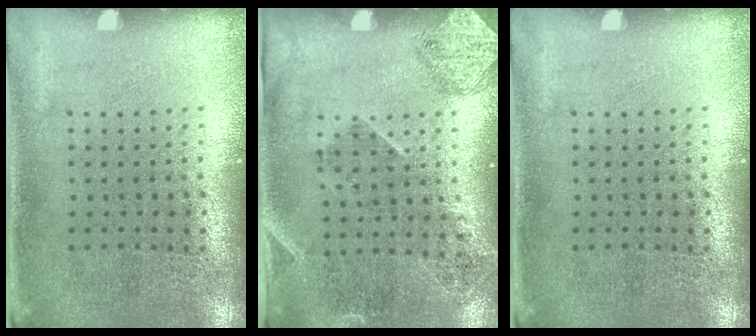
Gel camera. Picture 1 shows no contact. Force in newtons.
{"total": 1.8, "press": 1.2, "slide": 1.3}
{"total": 0.0}